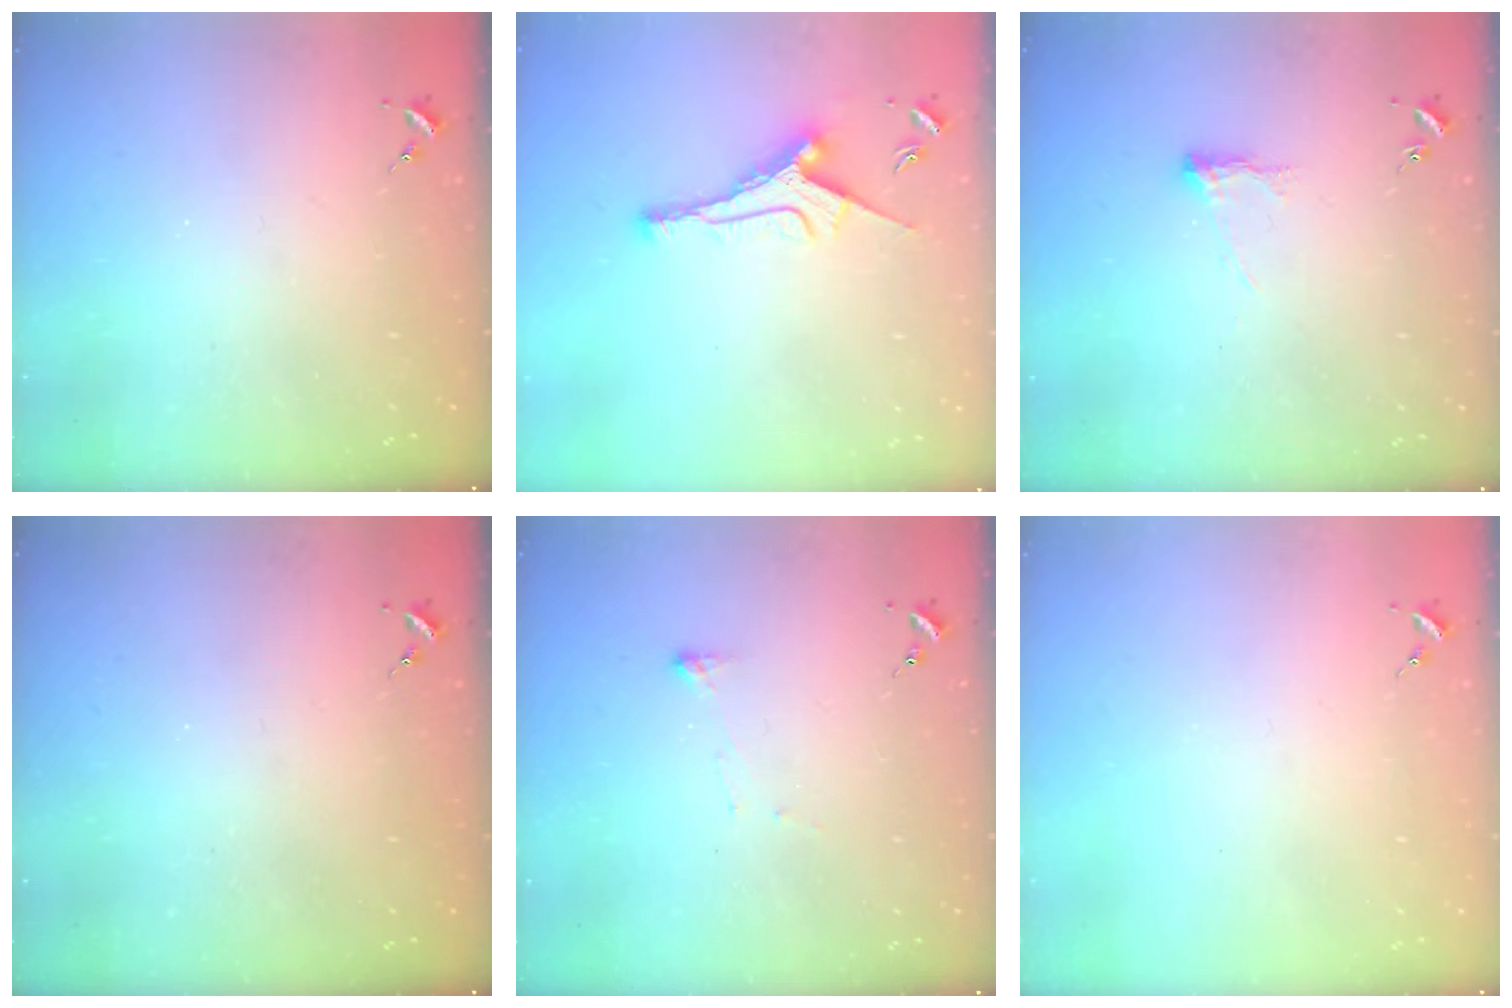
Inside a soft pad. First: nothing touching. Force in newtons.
{"total": 10.1, "press": 10.1, "slide": 0.3}
{"total": 5.7, "press": 5.6, "slide": 0.9}
{"total": 0.0}
{"total": 3.7, "press": 3.7, "slide": 0.5}
{"total": 0.0}